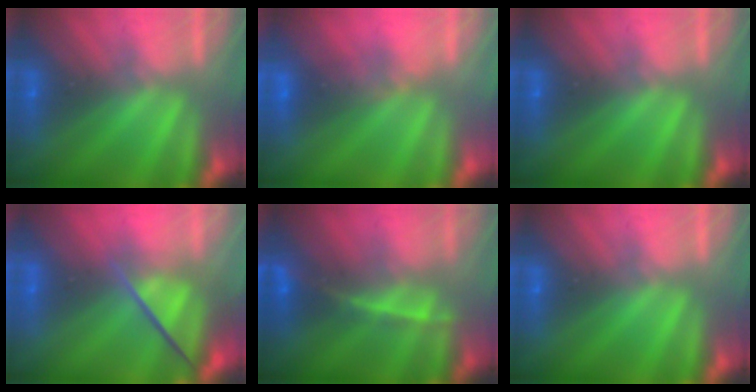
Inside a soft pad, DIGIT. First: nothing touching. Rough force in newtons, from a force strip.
{"total": 2.9}
{"total": 0.0}
{"total": 3.6}
{"total": 2.4}
{"total": 0.0}